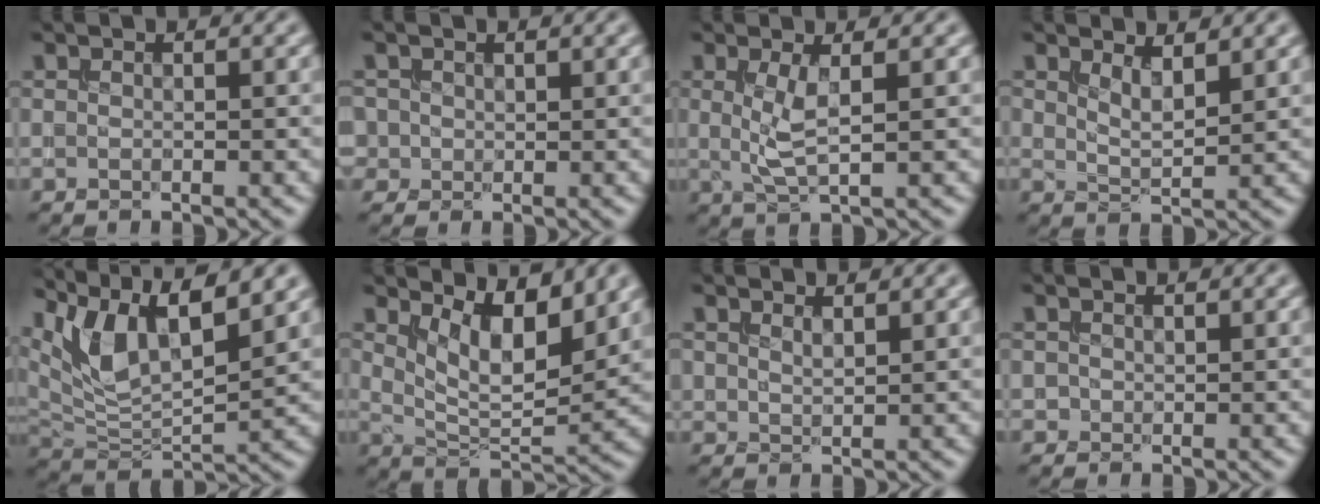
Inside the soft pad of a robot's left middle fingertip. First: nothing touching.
{"total": 1.4, "force": [0.4, 1.3, 0.2], "torque": [-0.004, -0.002, 0.007]}
{"total": 2.7, "force": [0.4, 0.6, 2.6], "torque": [-0.059, -0.006, 0.011]}
{"total": 2.2, "force": [1.6, 0.6, 1.3], "torque": [-0.024, -0.009, 0.033]}
{"total": 9.1, "force": [5.6, 3.0, 6.5], "torque": [-0.129, 0.001, 0.106]}
{"total": 6.1, "force": [3.1, 2.6, 4.6], "torque": [-0.085, -0.012, 0.050]}
{"total": 1.2, "force": [1.1, 0.4, 0.4], "torque": [-0.010, -0.002, 0.022]}
{"total": 0.6, "force": [0.1, 0.5, 0.0], "torque": [0.000, -0.003, 0.003]}